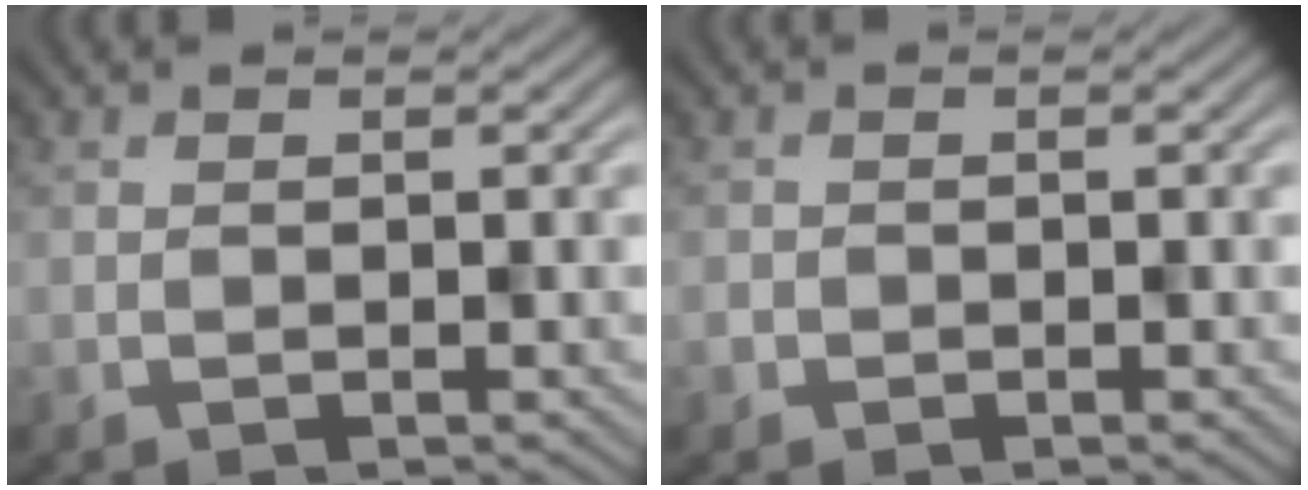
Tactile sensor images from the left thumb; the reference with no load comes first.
{"total": 0.7, "force": [-0.3, 0.4, -0.4], "torque": [0.008, -0.003, -0.007]}